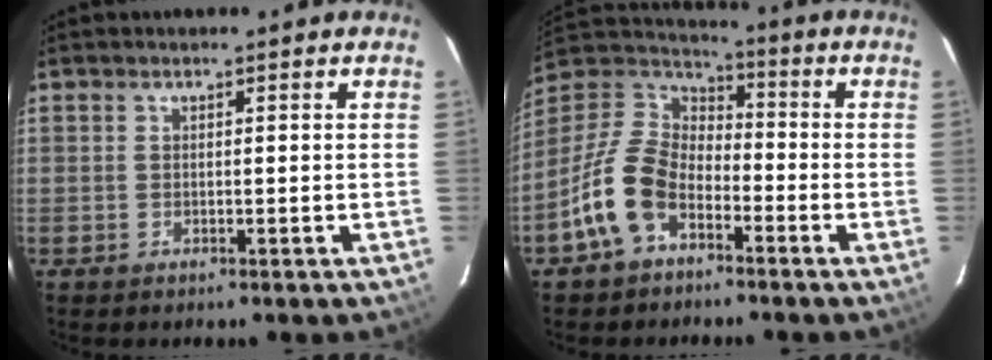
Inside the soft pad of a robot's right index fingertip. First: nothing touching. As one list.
[{"total": 13.3, "force": [-6.5, 8.2, 8.2], "torque": [-0.174, 0.015, -0.128]}]